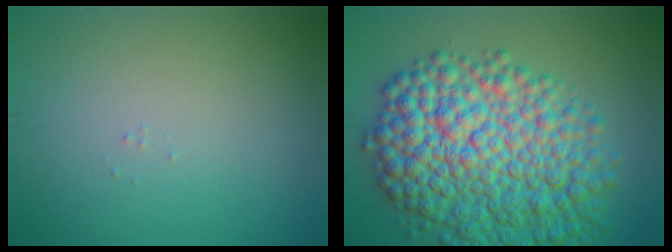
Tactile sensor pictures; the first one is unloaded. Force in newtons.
{"total": 12.1, "press": 12.1, "slide": 0.2}